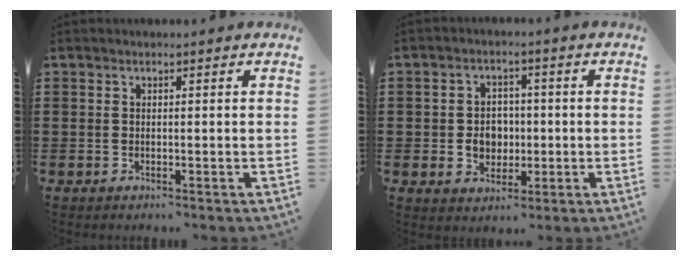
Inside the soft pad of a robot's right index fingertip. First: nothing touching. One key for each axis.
{"total": 4.6, "fx": -0.4, "fy": 3.9, "fz": 2.4, "tx": -0.049, "ty": 0.006, "tz": -0.010}